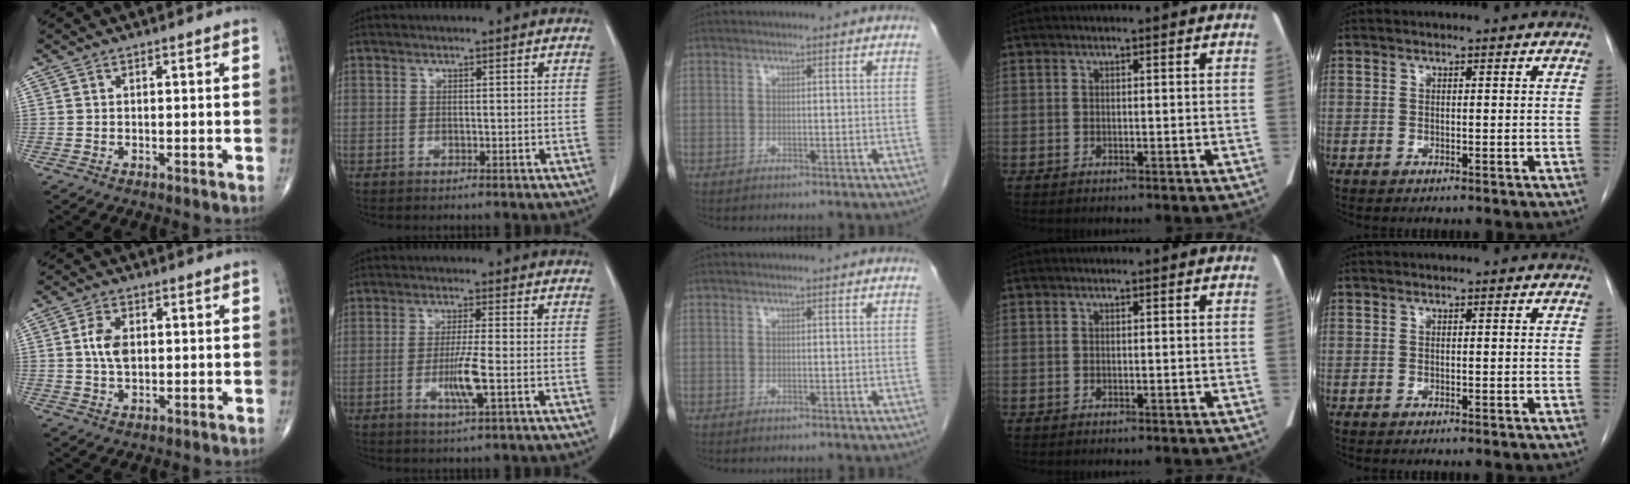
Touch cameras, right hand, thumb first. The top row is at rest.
{"thumb": {"total": 4.9, "force": [0.6, 3.0, 3.9], "torque": [-0.076, 0.001, 0.010]}, "index": {"total": 5.3, "force": [-1.5, -0.3, 5.1], "torque": [-0.098, -0.012, -0.026]}}